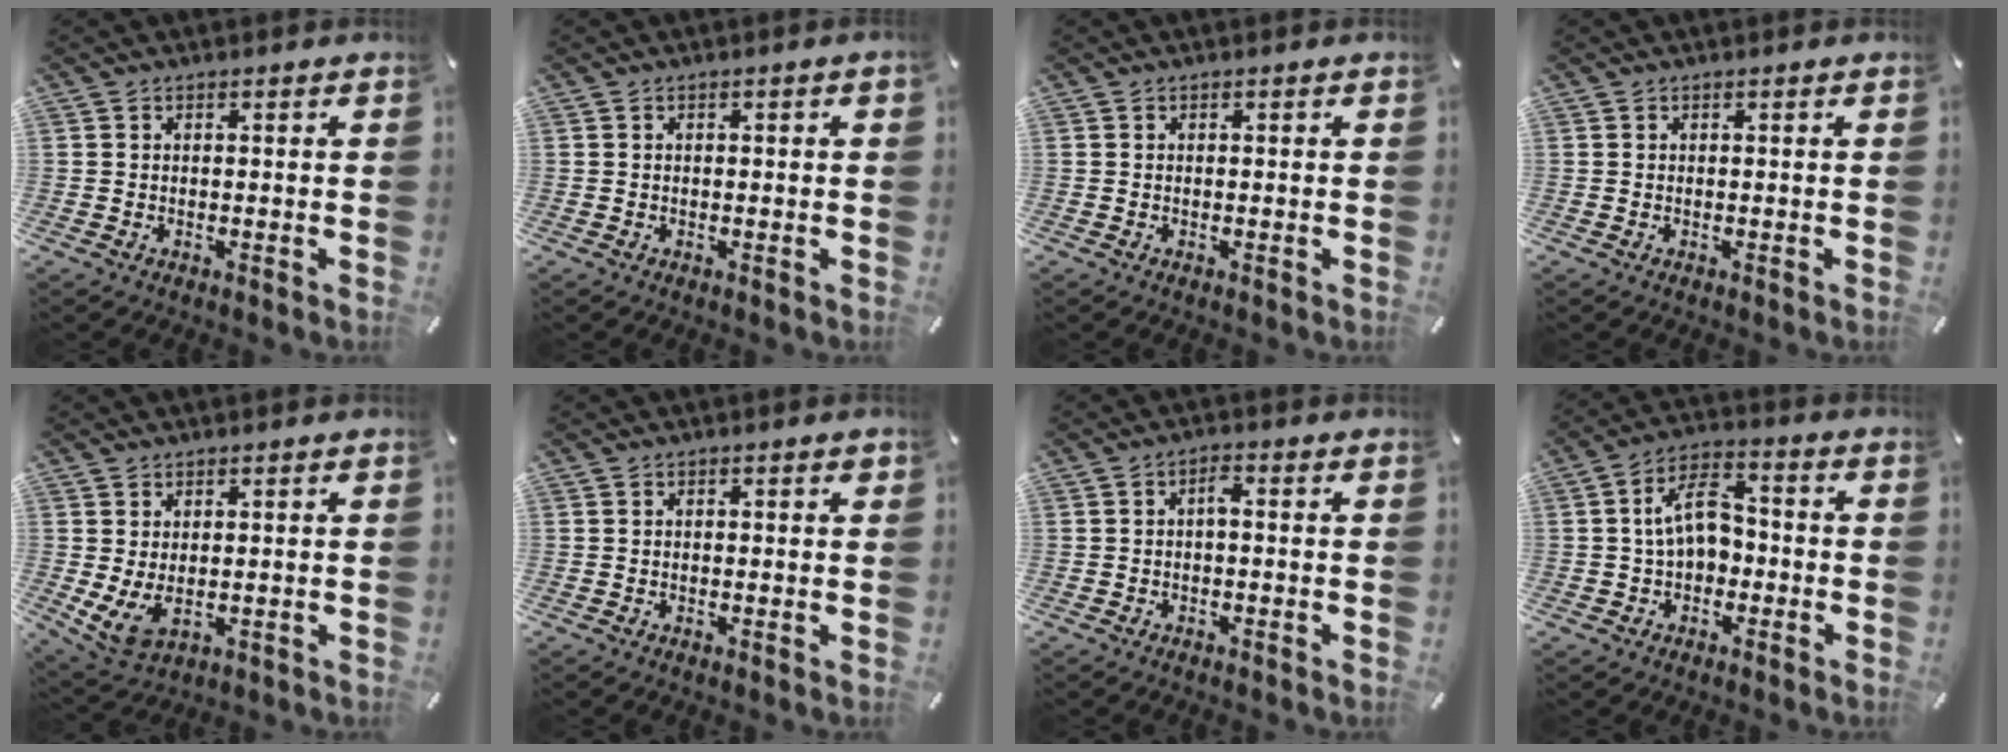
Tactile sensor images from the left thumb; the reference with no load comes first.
{"total": 0.9, "force": [-0.1, 0.2, 0.8], "torque": [-0.015, 0.000, -0.002]}
{"total": 0.0}
{"total": 0.0}
{"total": 5.5, "force": [0.6, 3.6, 4.1], "torque": [-0.089, -0.012, 0.011]}
{"total": 0.7, "force": [0.1, 0.2, 0.6], "torque": [-0.012, 0.002, 0.001]}
{"total": 2.5, "force": [-0.4, 1.0, 2.3], "torque": [-0.045, 0.012, -0.011]}
{"total": 9.9, "force": [-0.3, 6.4, 7.6], "torque": [-0.141, 0.020, -0.006]}